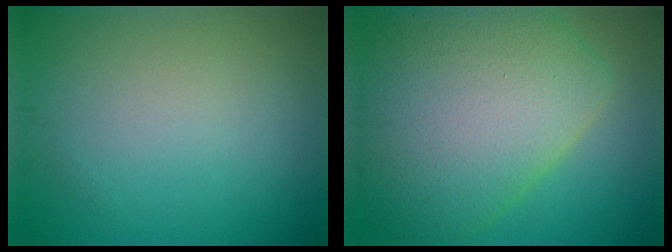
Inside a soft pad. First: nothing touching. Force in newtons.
{"total": 11.5, "press": 11.5, "slide": 0.5}